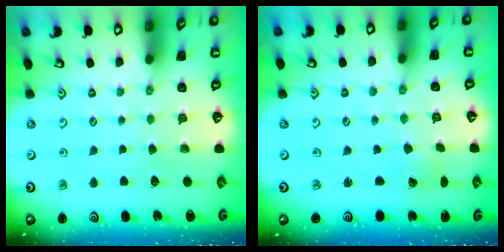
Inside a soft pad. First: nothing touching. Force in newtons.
{"total": 2.0, "press": 2.0, "slide": 0.2}